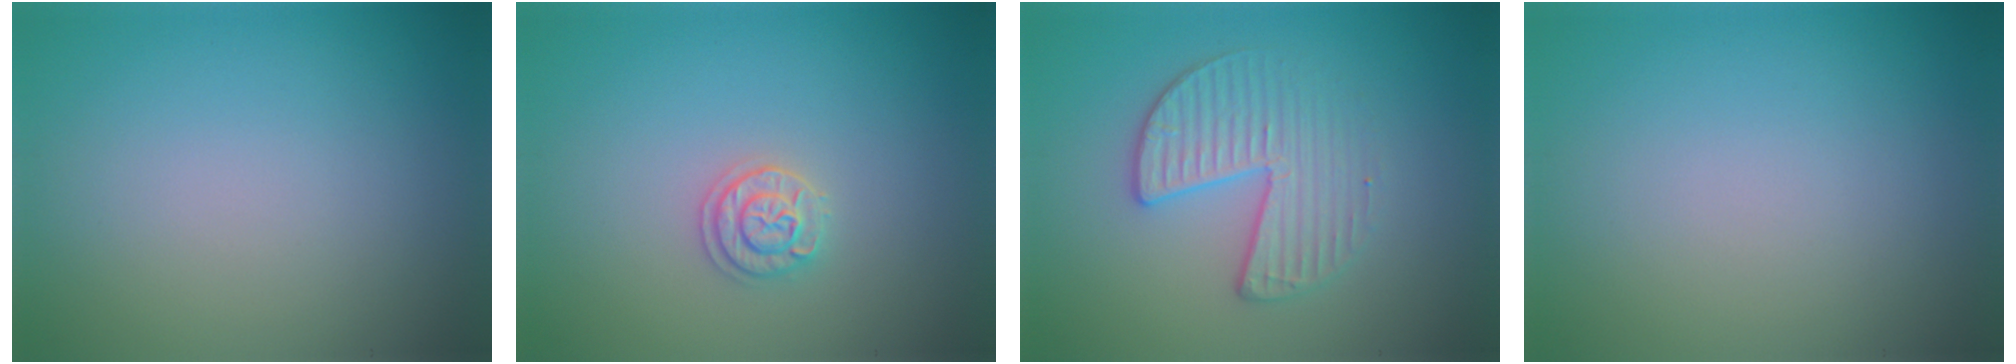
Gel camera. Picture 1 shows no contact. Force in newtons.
{"total": 1.9, "press": 1.9, "slide": 0.2}
{"total": 3.5, "press": 3.2, "slide": 1.4}
{"total": 0.0}